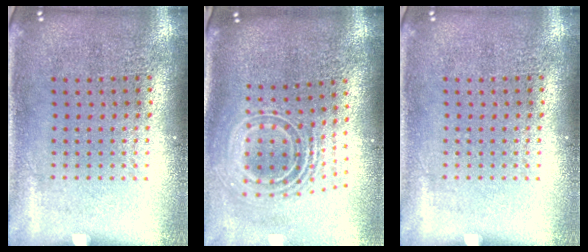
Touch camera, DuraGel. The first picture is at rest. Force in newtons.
{"total": 2.3, "press": 1.7, "slide": 1.6}
{"total": 0.0}